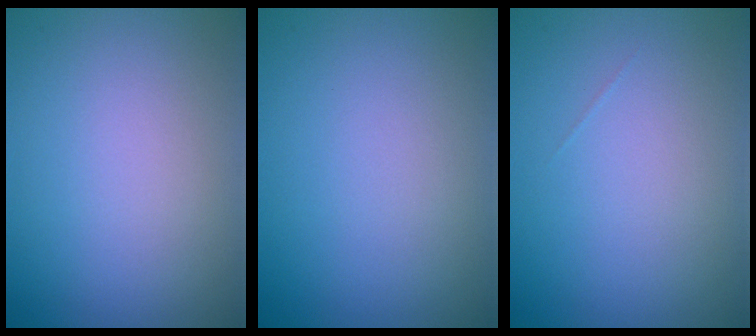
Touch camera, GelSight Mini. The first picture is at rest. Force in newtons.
{"total": 0.0}
{"total": 0.0}